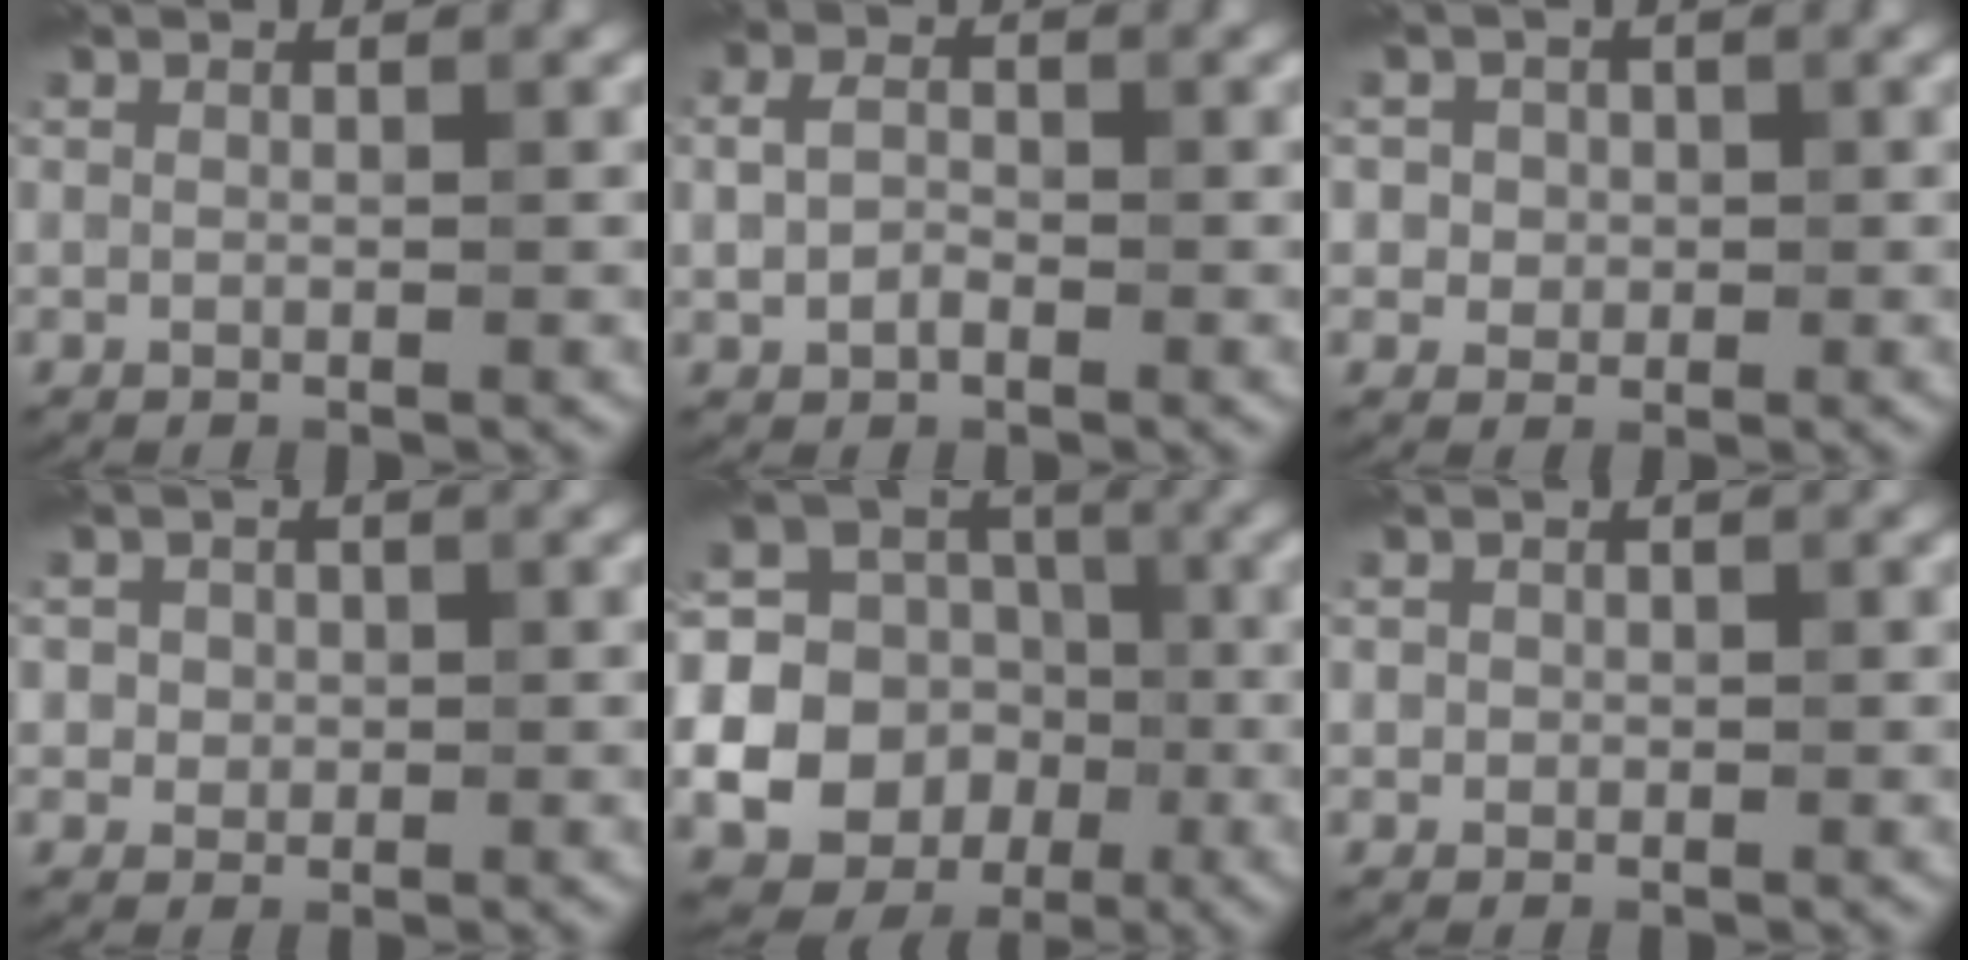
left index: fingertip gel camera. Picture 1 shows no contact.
{"total": 2.4, "force": [-0.3, 1.8, 1.6], "torque": [-0.038, 0.000, -0.011]}
{"total": 3.1, "force": [0.8, 2.8, 1.1], "torque": [-0.012, 0.007, 0.008]}
{"total": 2.3, "force": [0.5, 2.0, 0.8], "torque": [-0.008, 0.003, 0.009]}
{"total": 23.5, "force": [-4.6, 22.2, 6.0], "torque": [-0.158, -0.019, -0.115]}
{"total": 0.8, "force": [0.0, 0.8, 0.1], "torque": [0.006, -0.004, 0.001]}